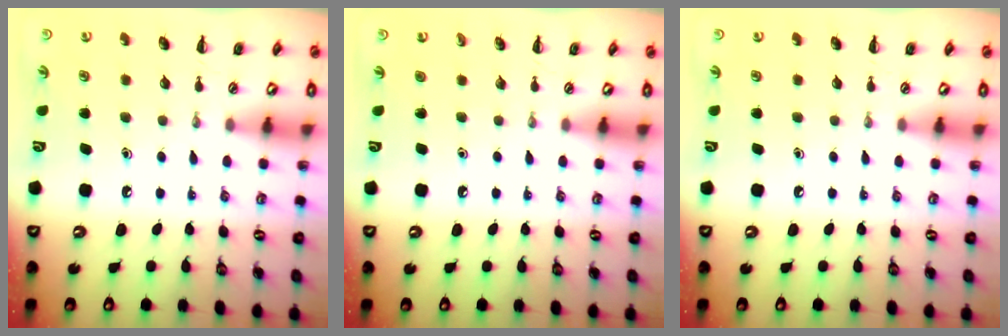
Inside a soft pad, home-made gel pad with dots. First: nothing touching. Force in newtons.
{"total": 0.0}
{"total": 0.0}